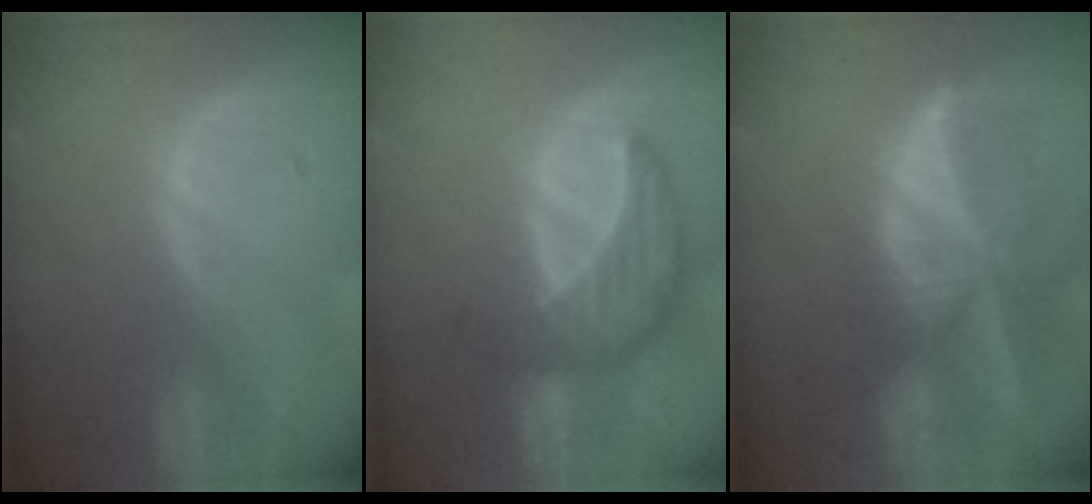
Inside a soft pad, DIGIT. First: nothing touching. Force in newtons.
{"total": 7.9, "press": 7.9, "slide": 0.4}
{"total": 9.4, "press": 8.2, "slide": 4.6}